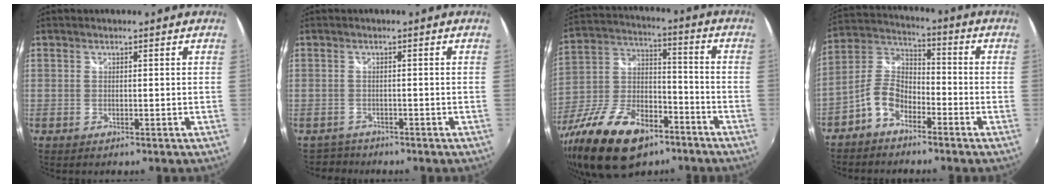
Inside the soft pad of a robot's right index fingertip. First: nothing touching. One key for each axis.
{"total": 2.5, "fx": -2.1, "fy": 1.3, "fz": -0.4, "tx": -0.001, "ty": 0.000, "tz": -0.037}
{"total": 22.4, "fx": -13.6, "fy": 11.2, "fz": 13.8, "tx": -0.292, "ty": -0.016, "tz": -0.232}
{"total": 7.9, "fx": -4.9, "fy": 4.3, "fz": 4.4, "tx": -0.104, "ty": 0.021, "tz": -0.102}